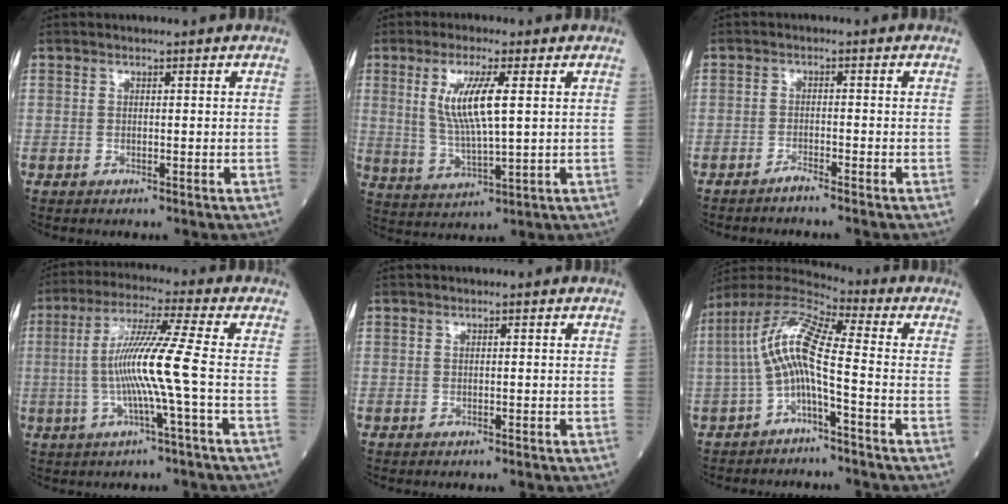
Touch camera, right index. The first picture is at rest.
{"total": 8.6, "force": [2.3, 1.0, 8.2], "torque": [-0.173, -0.004, 0.047]}
{"total": 1.7, "force": [-1.6, -0.4, 0.5], "torque": [-0.011, 0.000, -0.032]}
{"total": 9.9, "force": [-1.3, -1.6, 9.7], "torque": [-0.192, 0.006, -0.026]}
{"total": 0.6, "force": [-0.5, 0.1, 0.2], "torque": [-0.003, -0.001, -0.010]}
{"total": 10.1, "force": [-1.9, 1.5, 9.8], "torque": [-0.201, 0.036, -0.044]}